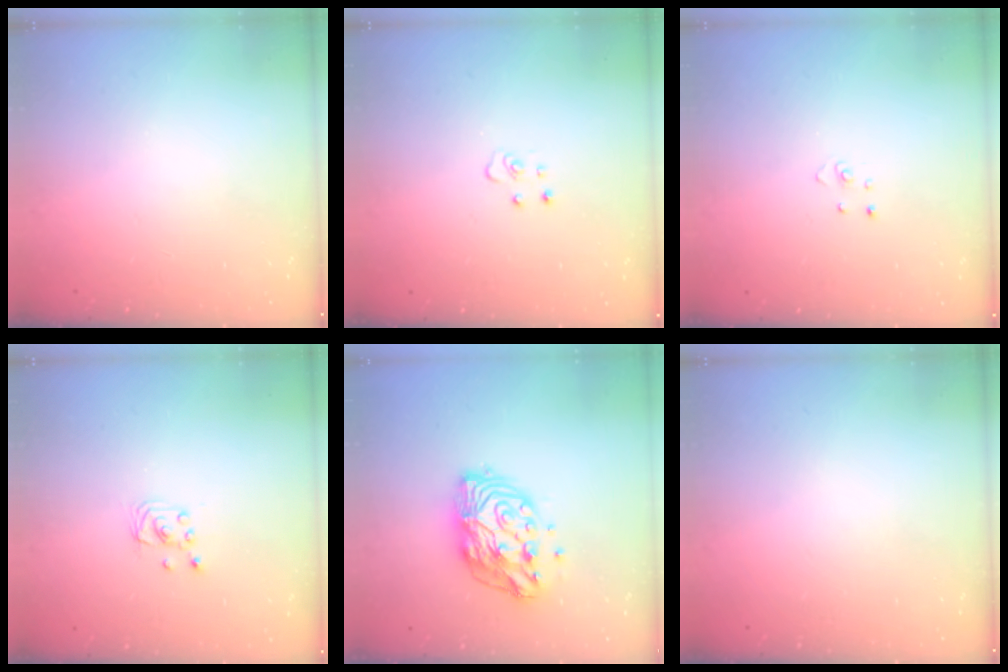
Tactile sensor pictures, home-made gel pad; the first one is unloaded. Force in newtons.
{"total": 4.4, "press": 4.3, "slide": 0.3}
{"total": 2.7, "press": 2.7, "slide": 0.3}
{"total": 2.0, "press": 2.0, "slide": 0.2}
{"total": 12.6, "press": 12.6, "slide": 1.1}
{"total": 0.0}